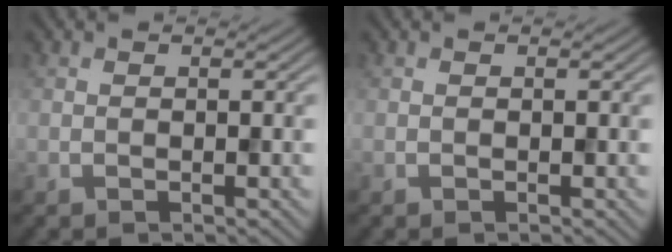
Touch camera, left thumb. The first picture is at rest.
{"total": 0.0}